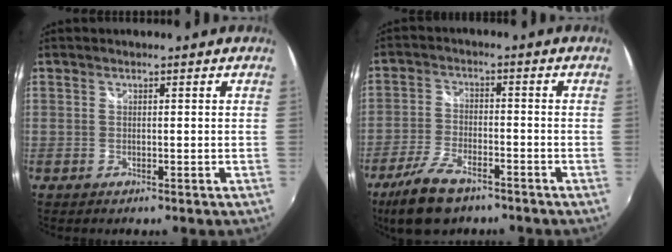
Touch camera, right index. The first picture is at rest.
{"total": 10.0, "force": [-7.1, 4.2, 5.7], "torque": [-0.143, -0.014, -0.133]}